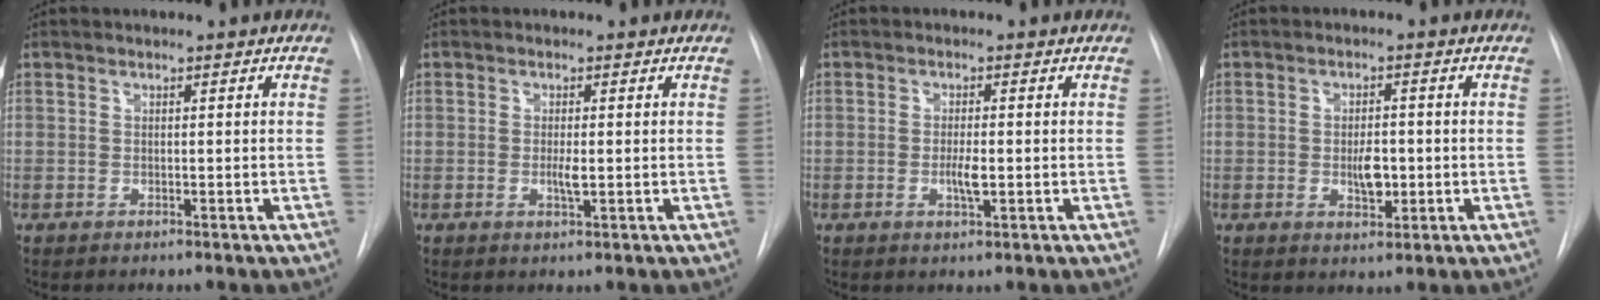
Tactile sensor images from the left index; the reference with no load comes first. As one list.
[{"total": 1.8, "force": [-0.2, 0.3, 1.7], "torque": [-0.035, -0.002, -0.002]}, {"total": 2.7, "force": [-0.5, 0.6, 2.6], "torque": [-0.049, -0.002, -0.007]}, {"total": 3.9, "force": [-0.6, 1.9, 3.4], "torque": [-0.054, 0.000, -0.004]}]